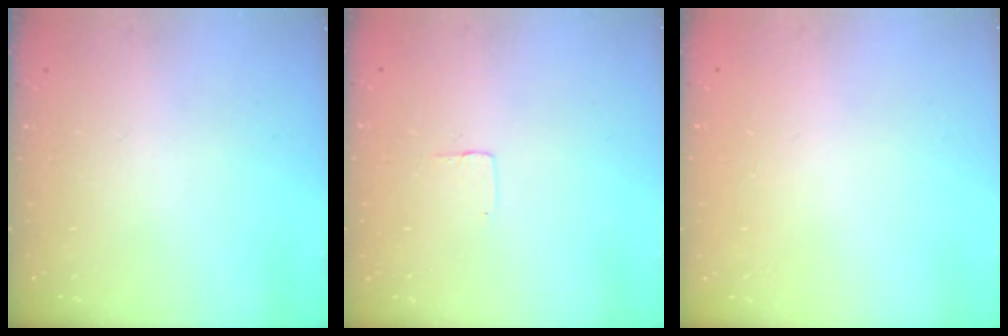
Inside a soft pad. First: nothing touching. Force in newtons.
{"total": 2.5, "press": 2.5, "slide": 0.1}
{"total": 0.0}